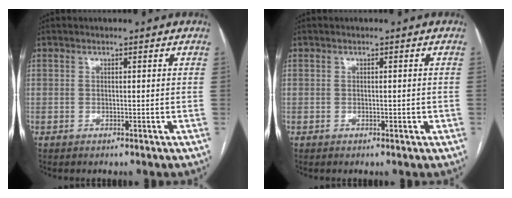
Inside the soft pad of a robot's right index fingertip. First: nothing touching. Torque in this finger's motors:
{"motor_torque": [0.01, 0.06, 0.07, 0.04]}